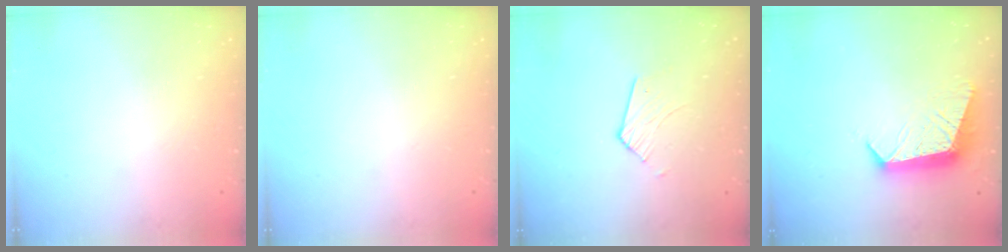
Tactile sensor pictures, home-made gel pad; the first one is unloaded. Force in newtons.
{"total": 0.0}
{"total": 5.8, "press": 5.8, "slide": 0.5}
{"total": 11.1, "press": 11.0, "slide": 1.0}